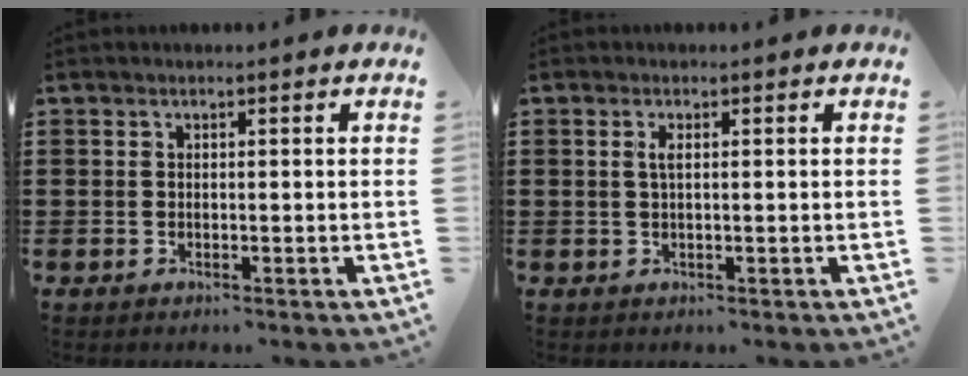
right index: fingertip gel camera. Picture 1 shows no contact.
{"total": 1.2, "force": [0.3, 0.2, 1.2], "torque": [-0.023, 0.003, 0.004]}